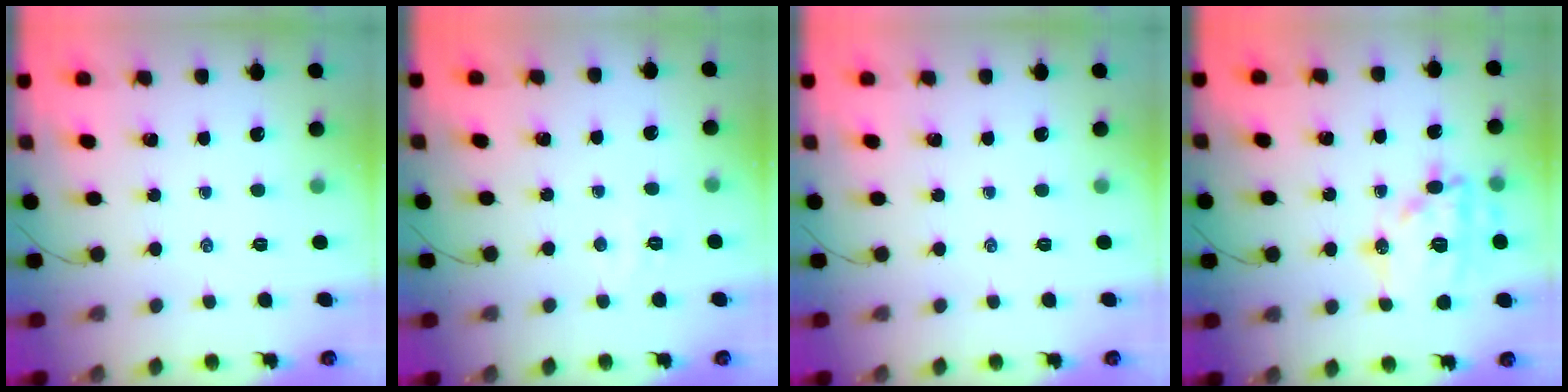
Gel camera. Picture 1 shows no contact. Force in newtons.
{"total": 3.1, "press": 3.0, "slide": 0.7}
{"total": 0.0}
{"total": 15.9, "press": 15.8, "slide": 1.5}